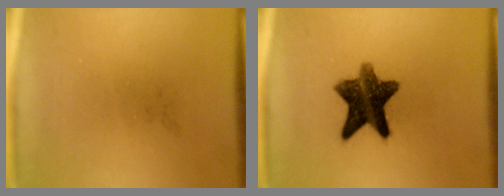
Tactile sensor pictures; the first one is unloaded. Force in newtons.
{"total": 11.1}